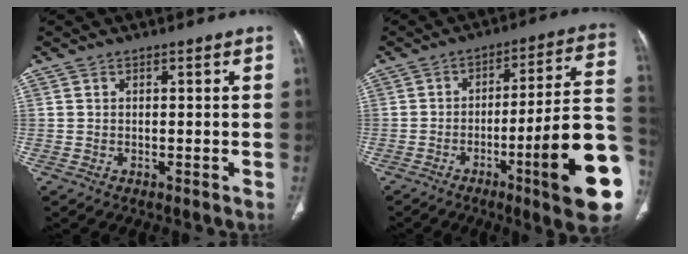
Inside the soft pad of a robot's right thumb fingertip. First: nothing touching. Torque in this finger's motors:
{"motor_torque": [2.90, 2.06, 1.37, -1.39, 0.43]}